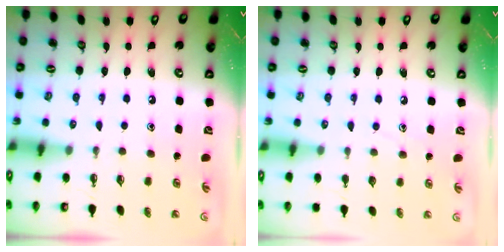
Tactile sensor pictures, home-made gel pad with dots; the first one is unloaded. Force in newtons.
{"total": 3.5, "press": 3.5, "slide": 0.4}